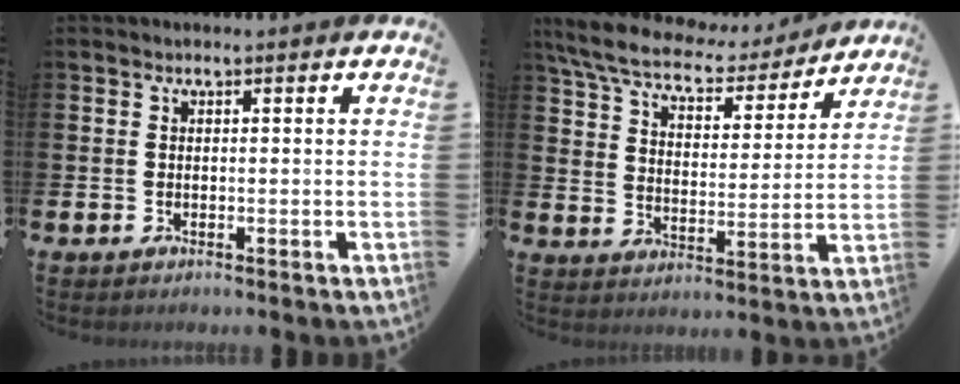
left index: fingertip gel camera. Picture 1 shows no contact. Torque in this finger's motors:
{"motor_torque": [1.19, -0.95, 0.42, 0.20]}